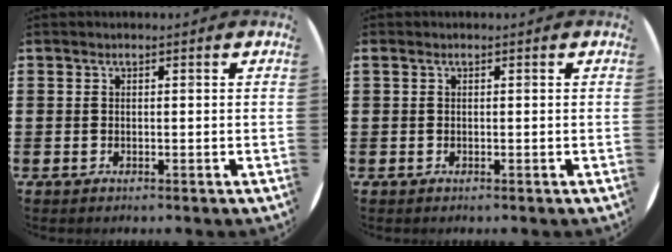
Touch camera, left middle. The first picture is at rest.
{"total": 0.0}